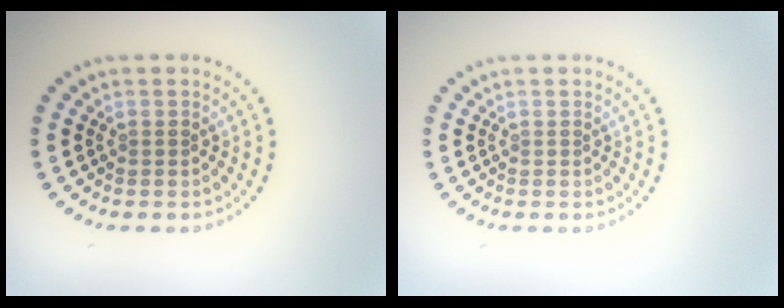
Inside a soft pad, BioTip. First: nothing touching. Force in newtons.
{"total": 0.0}